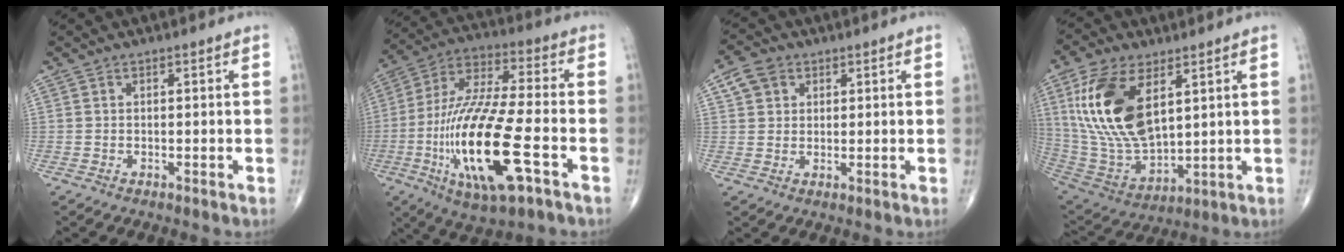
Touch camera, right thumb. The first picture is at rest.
{"total": 23.1, "force": [-6.7, 6.6, 21.1], "torque": [-0.451, 0.015, -0.109]}
{"total": 4.9, "force": [2.1, 3.9, 2.1], "torque": [-0.024, 0.001, 0.039]}
{"total": 20.1, "force": [6.8, 10.2, 15.9], "torque": [-0.303, -0.031, 0.139]}